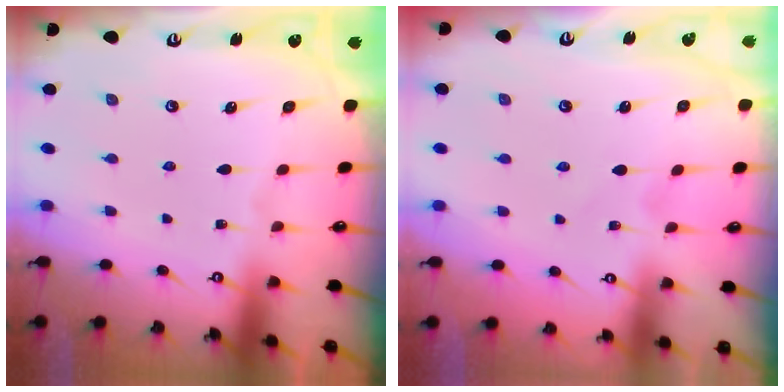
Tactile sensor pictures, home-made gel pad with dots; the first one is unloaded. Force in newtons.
{"total": 1.7, "press": 1.7, "slide": 0.3}